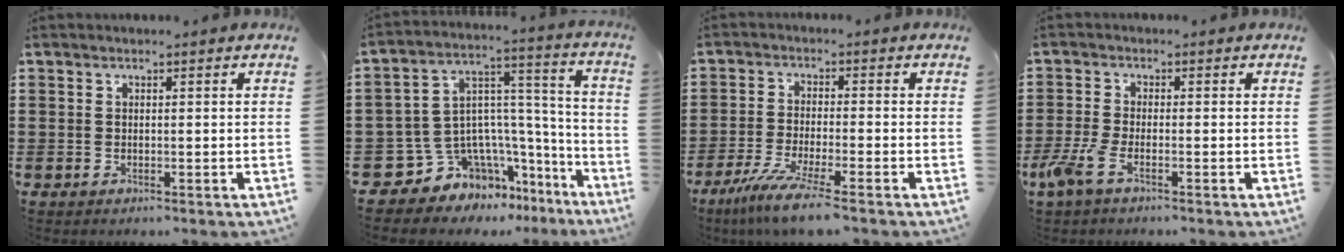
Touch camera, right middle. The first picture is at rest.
{"total": 8.1, "force": [-5.3, 6.1, 0.8], "torque": [-0.051, -0.022, -0.096]}
{"total": 6.4, "force": [-4.8, -0.1, 4.1], "torque": [-0.093, -0.023, -0.094]}
{"total": 4.0, "force": [-2.2, 1.0, 3.1], "torque": [-0.093, -0.013, -0.049]}